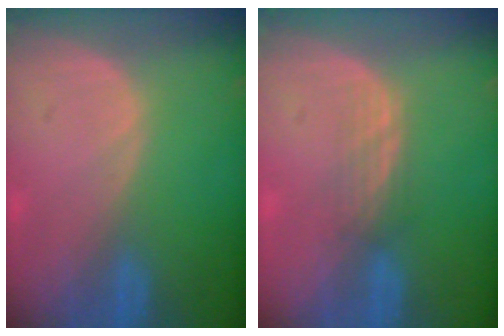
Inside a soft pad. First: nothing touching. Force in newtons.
{"total": 2.4, "press": 2.3, "slide": 0.5}